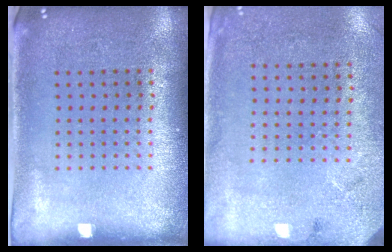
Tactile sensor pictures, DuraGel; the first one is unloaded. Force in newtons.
{"total": 2.7, "press": 2.2, "slide": 1.7}